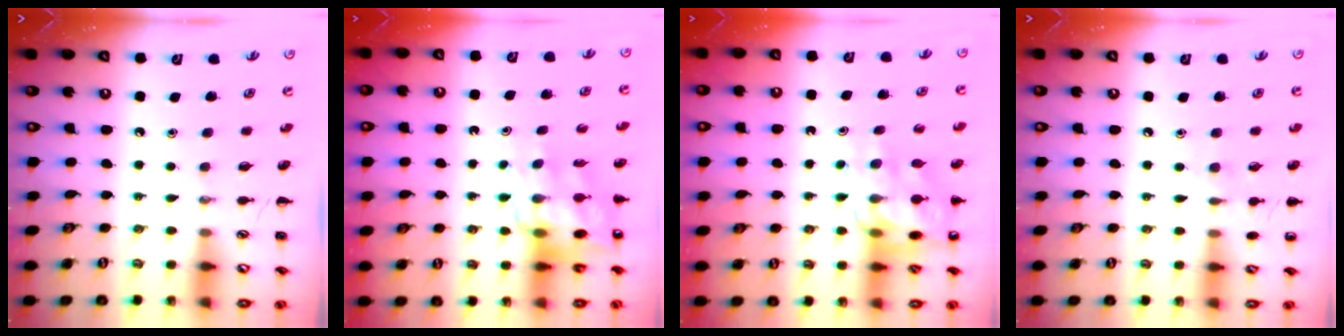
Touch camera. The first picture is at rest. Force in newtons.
{"total": 12.0, "press": 11.6, "slide": 3.0}
{"total": 12.1, "press": 11.7, "slide": 2.8}
{"total": 5.4, "press": 5.2, "slide": 1.7}